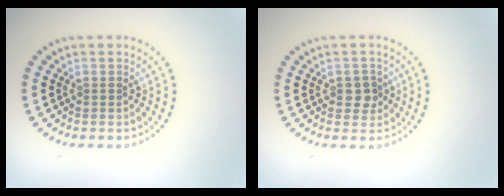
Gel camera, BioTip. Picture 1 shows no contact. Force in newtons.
{"total": 1.8, "press": 1.7, "slide": 0.4}